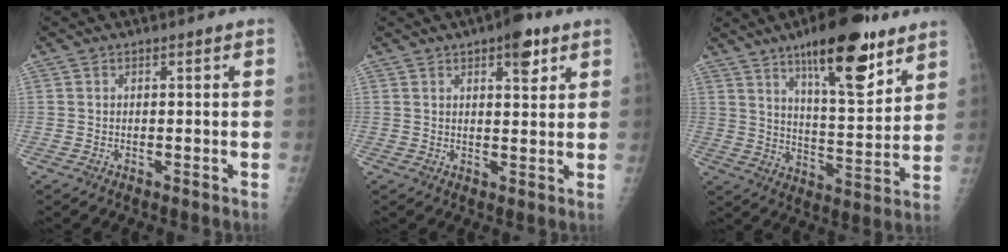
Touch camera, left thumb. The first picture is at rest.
{"total": 3.5, "force": [2.0, 1.5, 2.5], "torque": [-0.021, -0.006, 0.024]}
{"total": 17.6, "force": [11.0, 5.3, 12.7], "torque": [-0.160, -0.066, 0.174]}